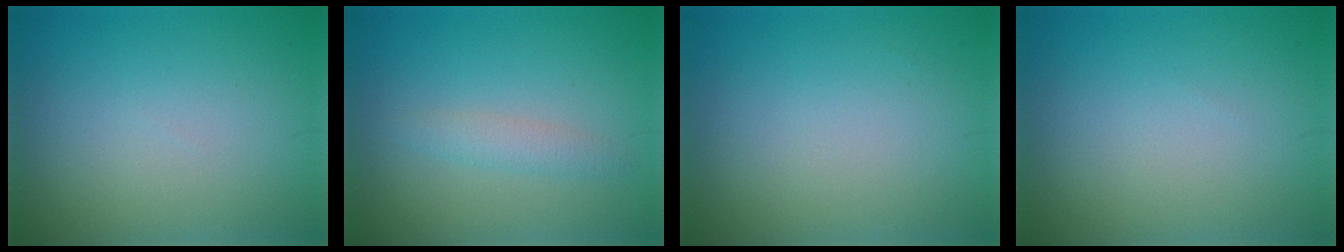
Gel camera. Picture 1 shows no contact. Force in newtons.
{"total": 1.7, "press": 1.7, "slide": 0.1}
{"total": 0.0}
{"total": 0.0}